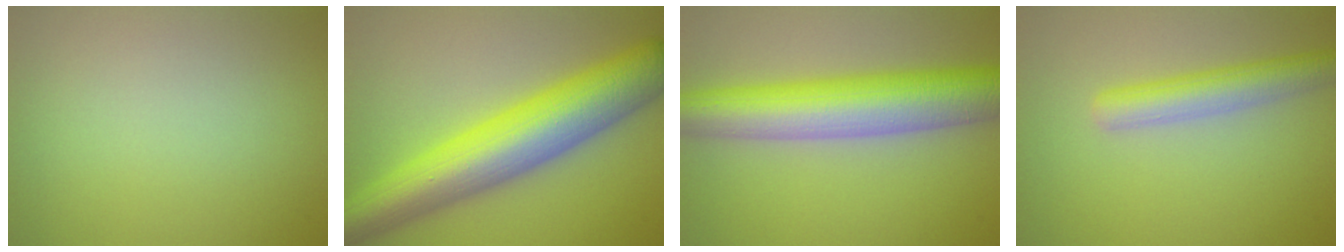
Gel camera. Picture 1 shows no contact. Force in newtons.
{"total": 11.3, "press": 11.3, "slide": 0.2}
{"total": 9.8, "press": 9.8, "slide": 0.0}
{"total": 4.0, "press": 4.0, "slide": 0.2}